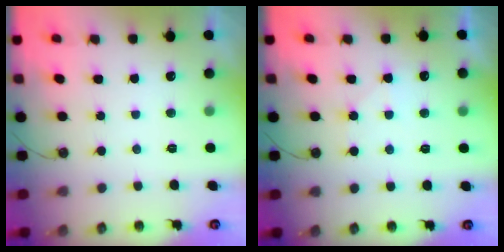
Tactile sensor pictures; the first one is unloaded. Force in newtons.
{"total": 6.1, "press": 6.1, "slide": 0.8}